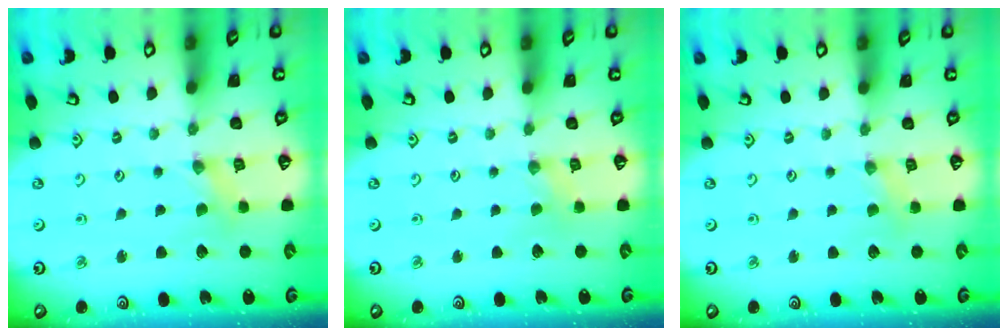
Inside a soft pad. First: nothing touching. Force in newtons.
{"total": 1.3, "press": 1.3, "slide": 0.2}
{"total": 2.4, "press": 2.4, "slide": 0.3}